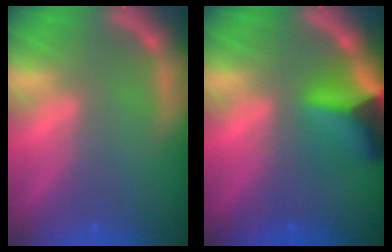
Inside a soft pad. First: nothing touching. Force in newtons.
{"total": 7.4}